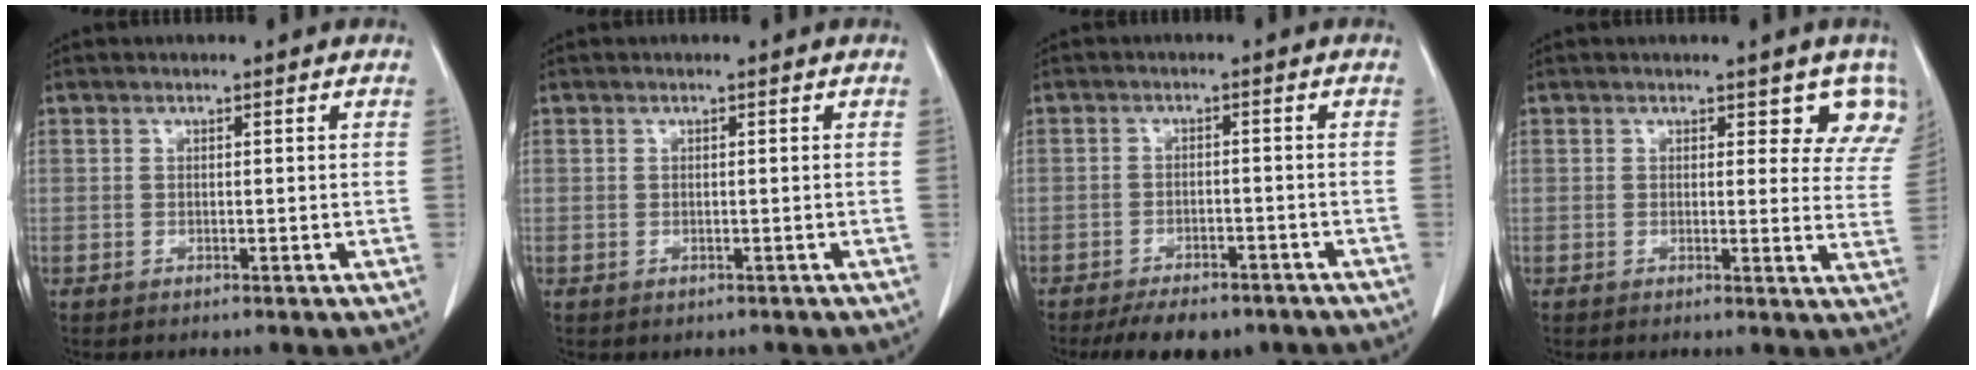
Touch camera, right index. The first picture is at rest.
{"total": 0.8, "force": [-0.3, 0.7, 0.0], "torque": [-0.002, 0.005, -0.003]}
{"total": 8.2, "force": [-6.5, 3.5, 3.6], "torque": [-0.040, 0.001, -0.089]}
{"total": 6.3, "force": [5.2, 3.0, 2.1], "torque": [0.007, -0.018, 0.032]}